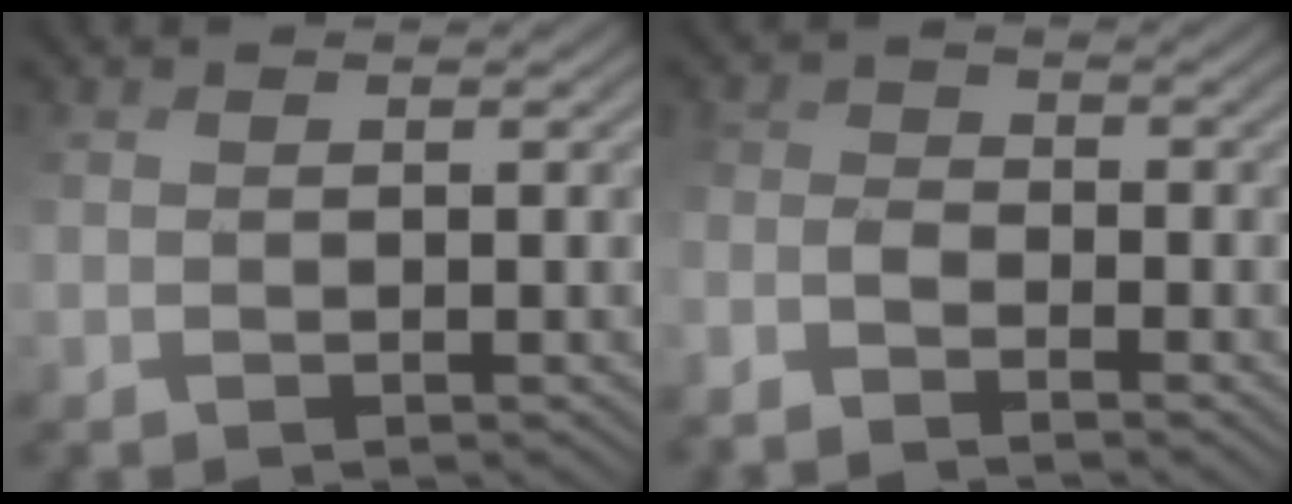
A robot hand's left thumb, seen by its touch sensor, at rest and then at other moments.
{"total": 3.2, "force": [-2.7, 0.9, 1.6], "torque": [-0.046, -0.001, -0.051]}